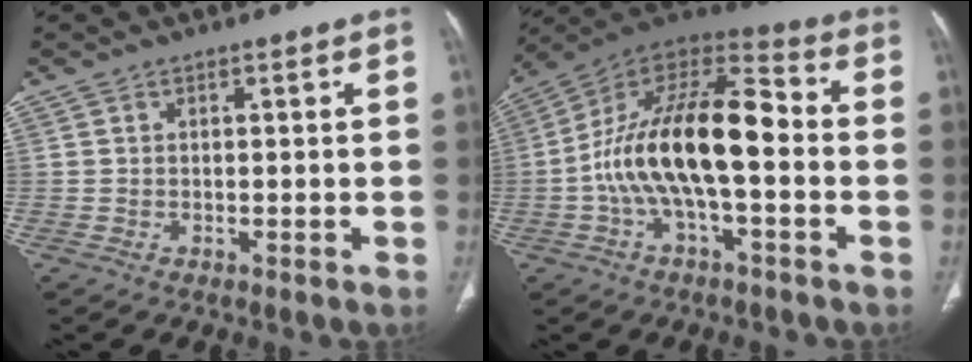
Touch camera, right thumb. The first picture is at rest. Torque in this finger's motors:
{"motor_torque": [1.55, 1.54, 1.58, -1.19, 0.54]}